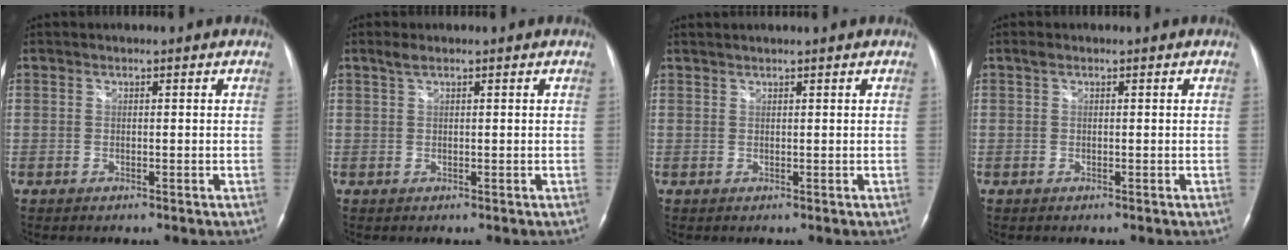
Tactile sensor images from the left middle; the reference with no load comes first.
{"total": 1.3, "force": [1.0, 0.2, 0.9], "torque": [-0.025, 0.010, 0.023]}
{"total": 2.2, "force": [1.9, -0.5, 1.0], "torque": [-0.011, 0.019, 0.035]}
{"total": 0.7, "force": [0.4, 0.4, 0.4], "torque": [-0.009, 0.012, 0.008]}